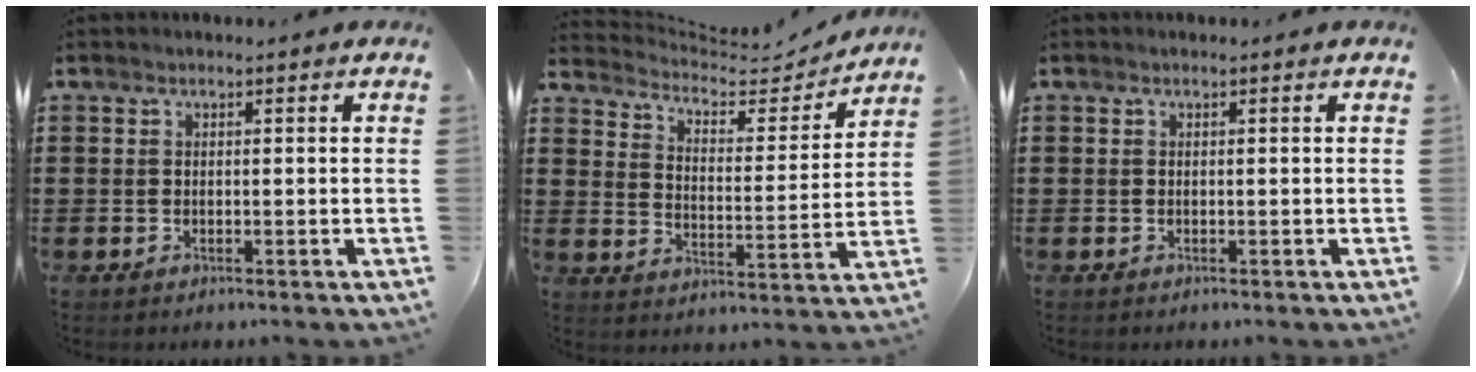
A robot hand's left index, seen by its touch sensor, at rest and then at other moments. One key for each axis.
{"total": 4.5, "fx": 4.2, "fy": 1.3, "fz": 0.9, "tx": -0.046, "ty": -0.031, "tz": 0.068}
{"total": 0.0}